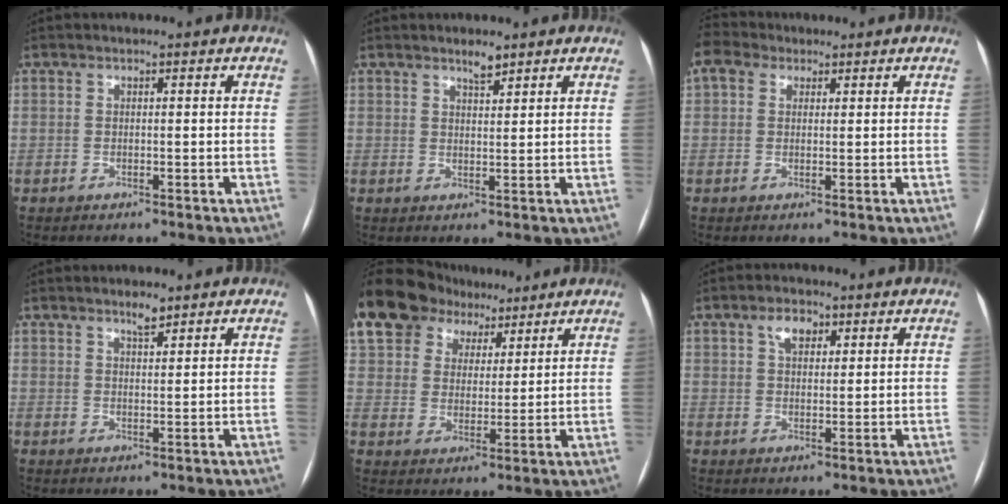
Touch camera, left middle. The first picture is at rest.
{"total": 2.2, "force": [1.9, 0.4, 1.2], "torque": [-0.023, -0.001, 0.033]}
{"total": 2.9, "force": [2.2, 1.8, 0.8], "torque": [-0.024, 0.023, 0.047]}
{"total": 2.1, "force": [1.8, 0.4, 1.2], "torque": [-0.024, -0.001, 0.031]}
{"total": 16.9, "force": [11.5, 10.9, 6.0], "torque": [-0.150, 0.058, 0.209]}
{"total": 3.6, "force": [1.9, 2.0, 2.3], "torque": [-0.044, 0.011, 0.034]}